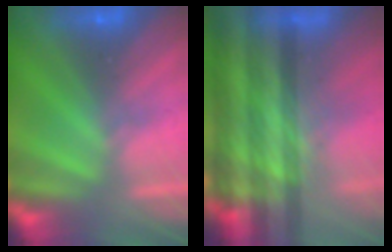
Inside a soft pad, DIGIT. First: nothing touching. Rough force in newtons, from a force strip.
{"total": 7.8}